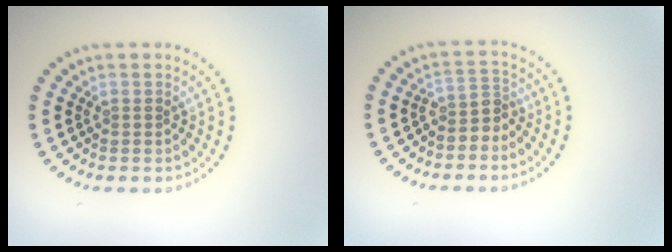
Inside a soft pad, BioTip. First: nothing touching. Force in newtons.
{"total": 2.1, "press": 1.5, "slide": 1.5}